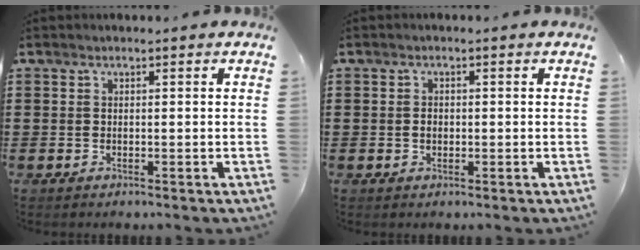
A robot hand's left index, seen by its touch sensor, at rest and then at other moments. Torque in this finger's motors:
{"motor_torque": [0.25, 0.10, 0.14, 0.04]}